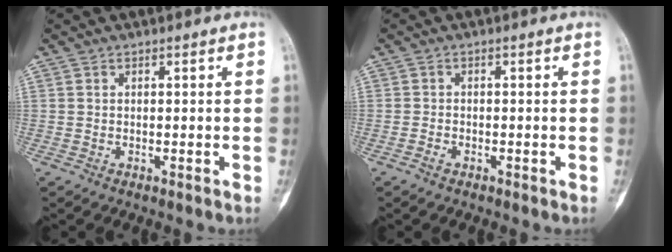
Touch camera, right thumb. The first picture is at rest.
{"total": 1.2, "force": [-0.8, 0.7, 0.5], "torque": [-0.012, 0.002, -0.017]}